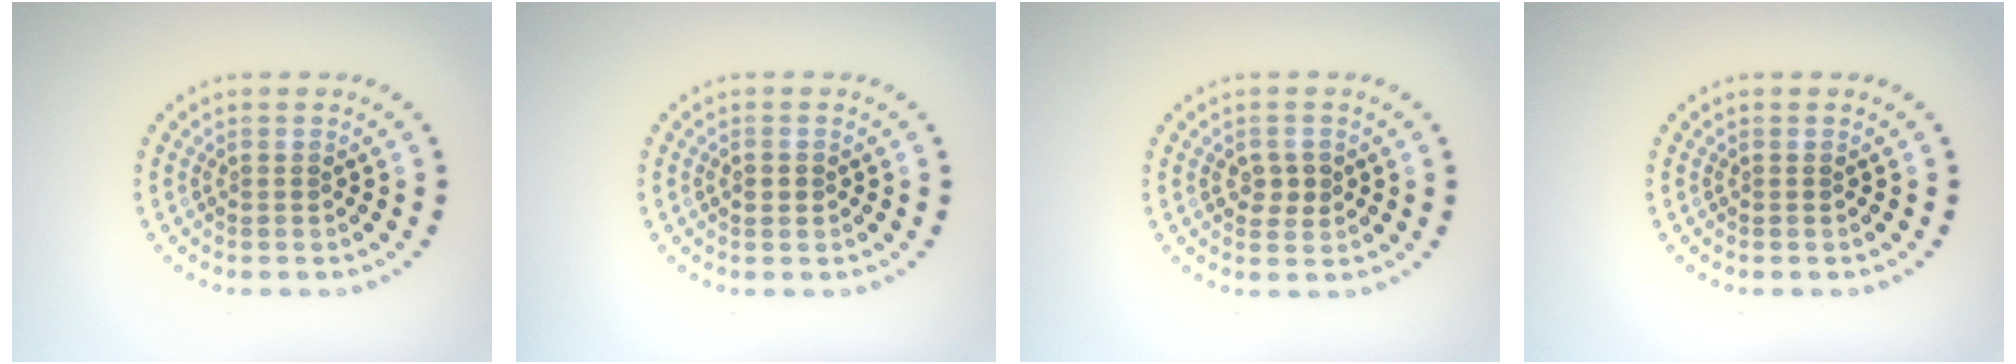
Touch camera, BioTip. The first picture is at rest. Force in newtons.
{"total": 1.4, "press": 1.4, "slide": 0.1}
{"total": 1.8, "press": 1.8, "slide": 0.1}
{"total": 0.0}